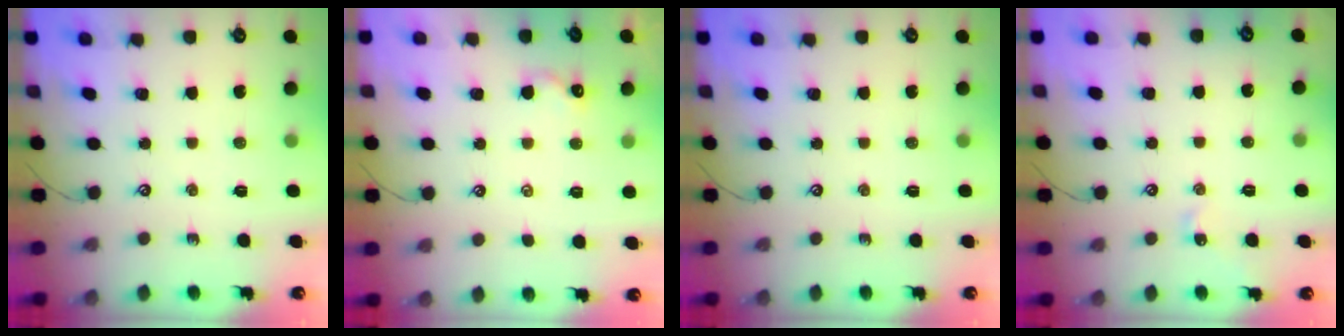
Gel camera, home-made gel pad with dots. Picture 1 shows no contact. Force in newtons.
{"total": 3.3, "press": 3.3, "slide": 0.2}
{"total": 0.0}
{"total": 2.2, "press": 2.1, "slide": 0.6}